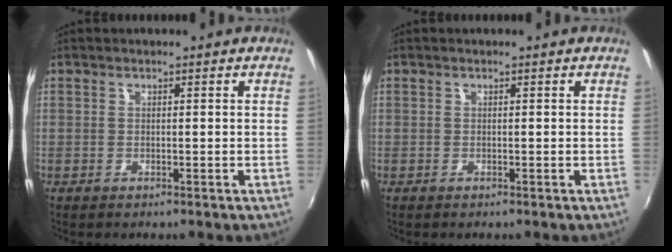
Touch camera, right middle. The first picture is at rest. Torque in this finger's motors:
{"motor_torque": [0.04, -0.02, 0.01, 0.00]}